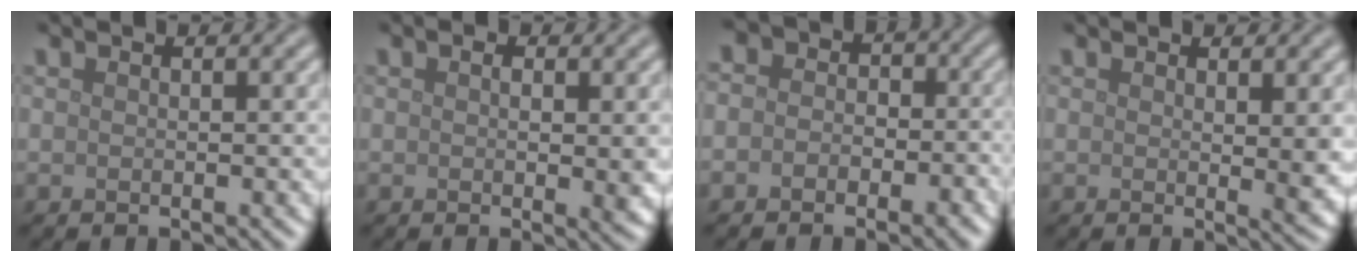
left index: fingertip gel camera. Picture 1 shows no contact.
{"total": 2.3, "force": [0.3, 0.7, 2.1], "torque": [-0.027, -0.003, 0.002]}
{"total": 5.4, "force": [-1.0, 4.5, 2.8], "torque": [-0.001, 0.016, -0.039]}
{"total": 2.5, "force": [0.6, 0.5, 2.4], "torque": [-0.030, -0.010, 0.012]}